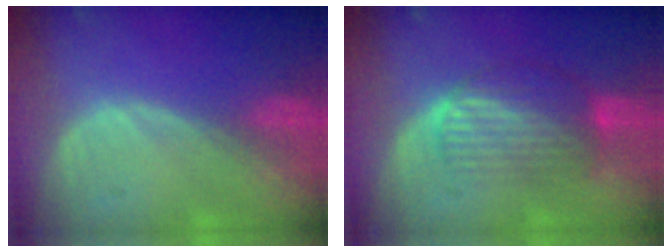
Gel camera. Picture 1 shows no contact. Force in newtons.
{"total": 7.4, "press": 6.8, "slide": 2.9}